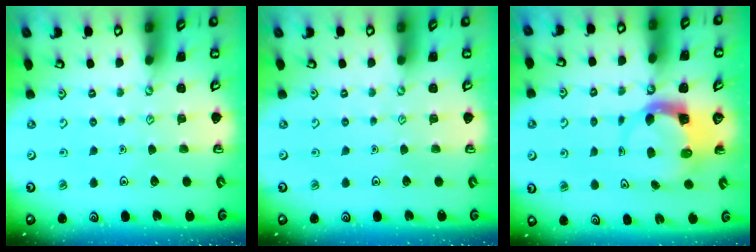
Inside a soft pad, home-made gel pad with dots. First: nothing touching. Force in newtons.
{"total": 0.0}
{"total": 3.9, "press": 3.8, "slide": 0.6}